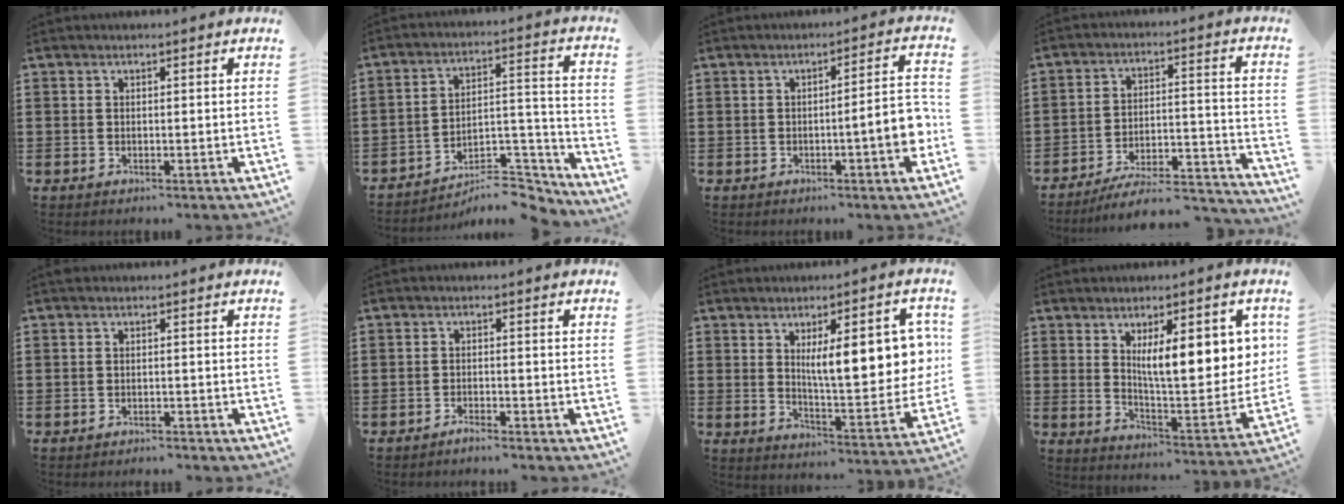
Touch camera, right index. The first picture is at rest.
{"total": 8.0, "force": [-6.9, 2.4, 3.3], "torque": [-0.044, 0.021, -0.131]}
{"total": 6.7, "force": [-1.6, 0.7, 6.4], "torque": [-0.090, -0.008, -0.030]}
{"total": 7.9, "force": [-7.0, 1.3, 3.3], "torque": [-0.047, 0.010, -0.135]}
{"total": 1.1, "force": [-1.1, 0.2, 0.0], "torque": [-0.005, 0.003, -0.025]}
{"total": 1.6, "force": [-1.6, 0.0, 0.4], "torque": [-0.009, 0.002, -0.031]}
{"total": 12.1, "force": [2.9, 3.8, 11.1], "torque": [-0.168, -0.002, 0.042]}
{"total": 10.6, "force": [3.8, 3.3, 9.4], "torque": [-0.152, -0.008, 0.058]}